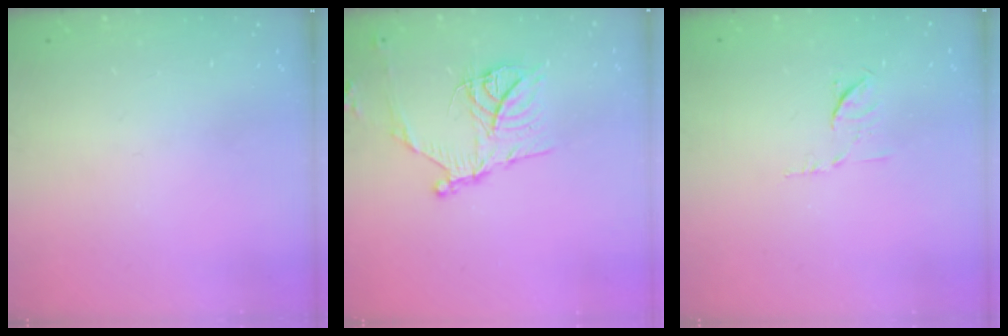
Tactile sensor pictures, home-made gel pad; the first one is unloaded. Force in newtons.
{"total": 15.6, "press": 15.5, "slide": 1.4}
{"total": 6.1, "press": 6.0, "slide": 1.1}